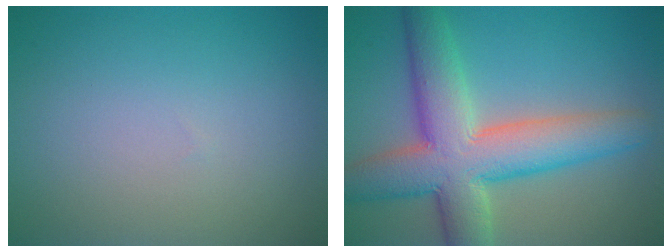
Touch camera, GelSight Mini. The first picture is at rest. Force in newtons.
{"total": 9.8, "press": 9.8, "slide": 0.5}